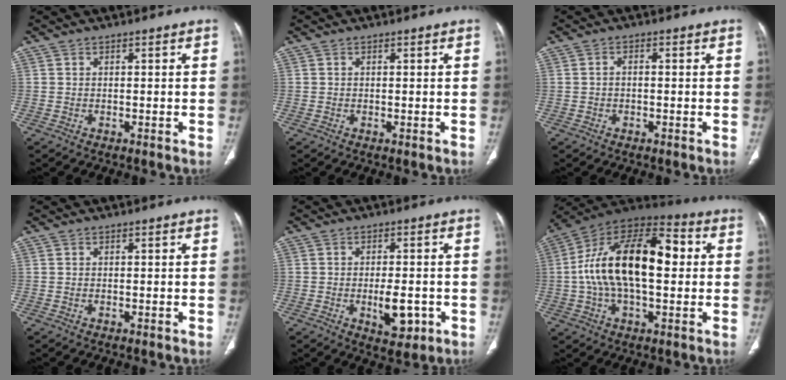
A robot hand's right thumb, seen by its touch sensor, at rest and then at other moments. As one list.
[{"total": 0.0}, {"total": 1.2, "force": [-0.2, 0.6, 0.9], "torque": [-0.016, 0.006, -0.004]}, {"total": 0.0}, {"total": 6.9, "force": [-1.9, 3.3, 5.8], "torque": [-0.073, 0.000, -0.020]}, {"total": 22.7, "force": [1.8, 11.5, 19.5], "torque": [-0.336, 0.035, 0.021]}]